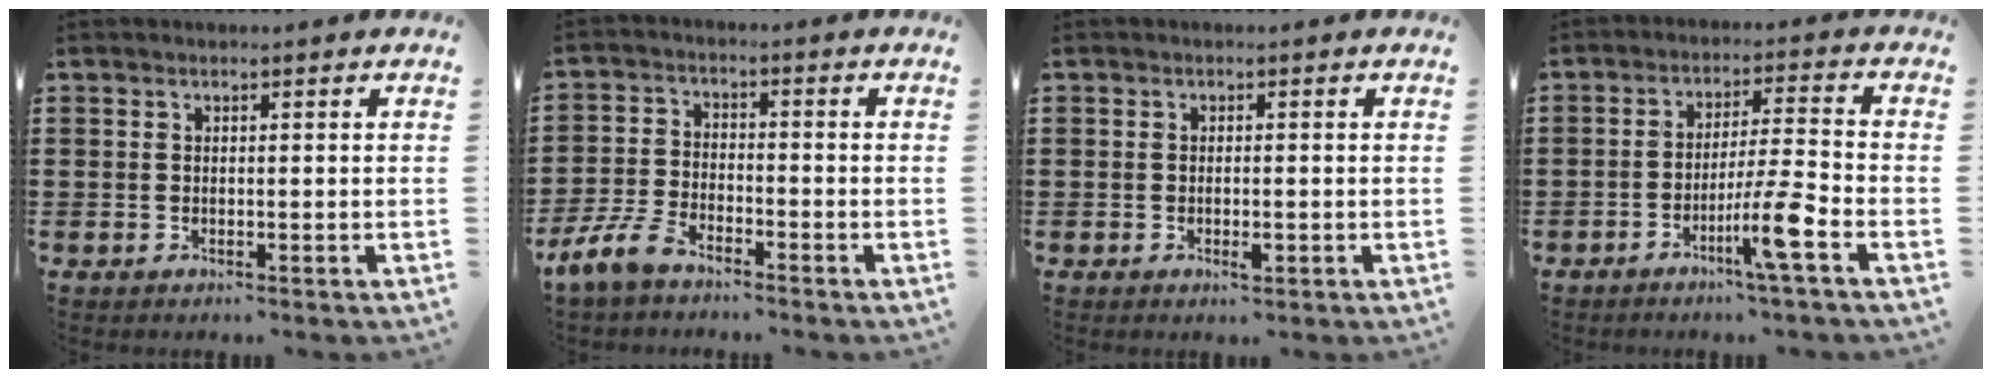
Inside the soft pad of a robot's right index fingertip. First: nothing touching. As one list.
[{"total": 5.5, "force": [-4.5, 1.4, 2.9], "torque": [-0.089, -0.008, -0.094]}, {"total": 1.6, "force": [-0.6, 0.5, 1.4], "torque": [-0.027, -0.003, -0.009]}, {"total": 8.0, "force": [-4.1, -0.2, 6.9], "torque": [-0.117, -0.002, -0.073]}]